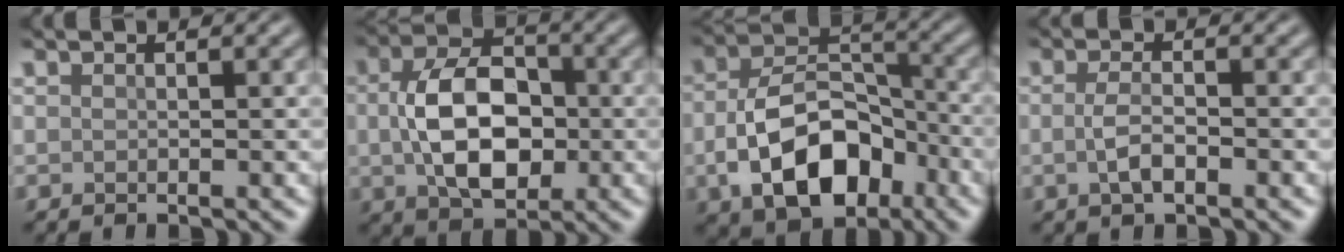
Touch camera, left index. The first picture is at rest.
{"total": 8.5, "force": [-0.1, 5.5, 6.5], "torque": [-0.126, 0.001, -0.004]}
{"total": 9.6, "force": [-3.1, 6.0, 6.8], "torque": [-0.129, -0.002, -0.053]}
{"total": 2.4, "force": [-0.7, 0.9, 2.1], "torque": [-0.045, -0.002, -0.016]}